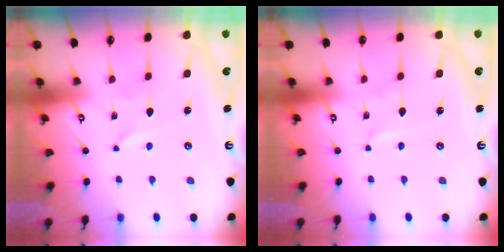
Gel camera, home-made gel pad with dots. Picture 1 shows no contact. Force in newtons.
{"total": 0.0}